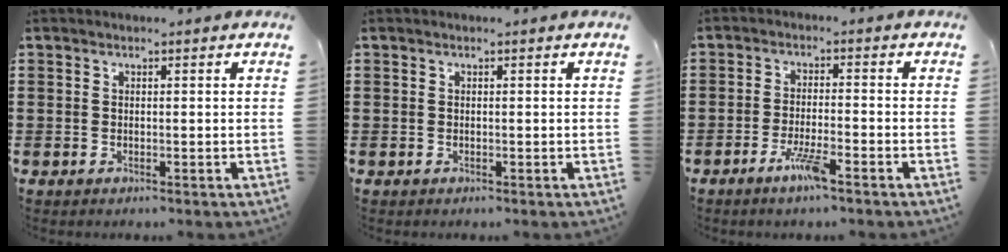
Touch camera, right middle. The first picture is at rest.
{"total": 0.0}
{"total": 4.6, "force": [-2.9, 0.5, 3.5], "torque": [-0.076, -0.009, -0.054]}